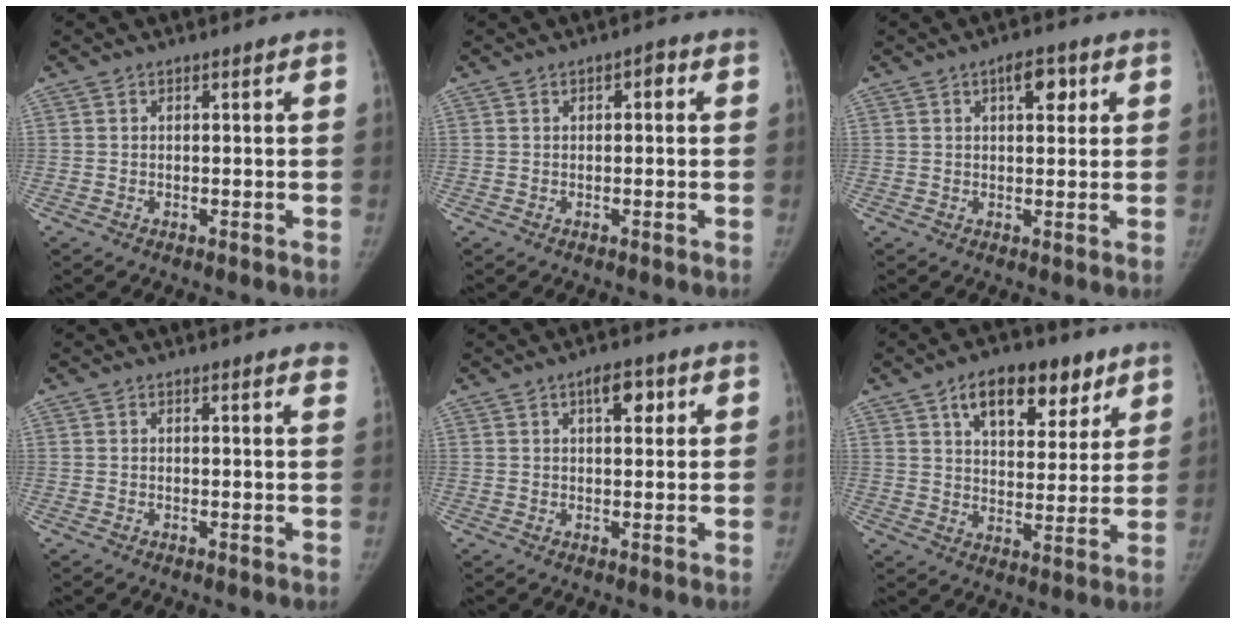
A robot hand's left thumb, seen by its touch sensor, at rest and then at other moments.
{"total": 1.8, "force": [0.4, 1.1, 1.4], "torque": [-0.010, 0.006, -0.001]}
{"total": 4.7, "force": [1.9, 2.3, 3.6], "torque": [-0.036, -0.003, 0.024]}
{"total": 3.0, "force": [2.7, 0.6, 1.2], "torque": [-0.003, -0.009, 0.013]}
{"total": 4.4, "force": [1.9, 2.1, 3.4], "torque": [-0.036, -0.002, 0.024]}
{"total": 14.5, "force": [8.1, 7.9, 9.0], "torque": [-0.088, -0.025, 0.127]}